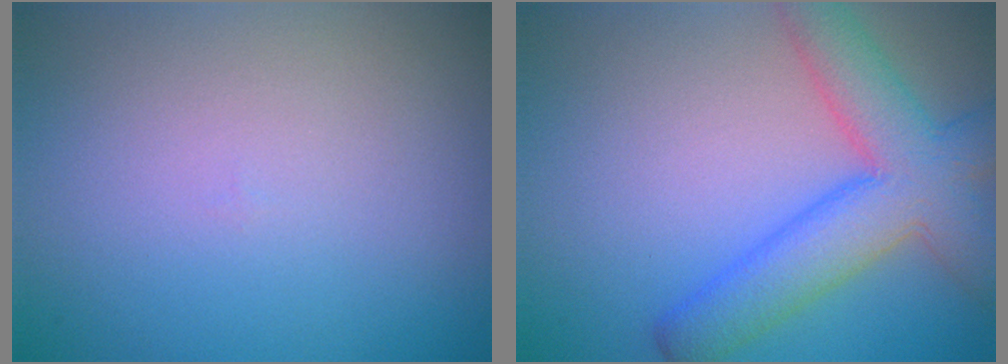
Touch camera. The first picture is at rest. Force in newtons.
{"total": 7.1, "press": 7.1, "slide": 0.3}